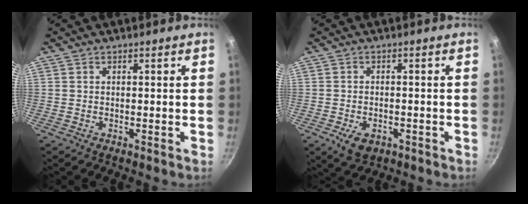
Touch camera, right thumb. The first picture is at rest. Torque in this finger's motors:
{"motor_torque": [0.28, 0.13, -0.19, -0.02, 0.00]}